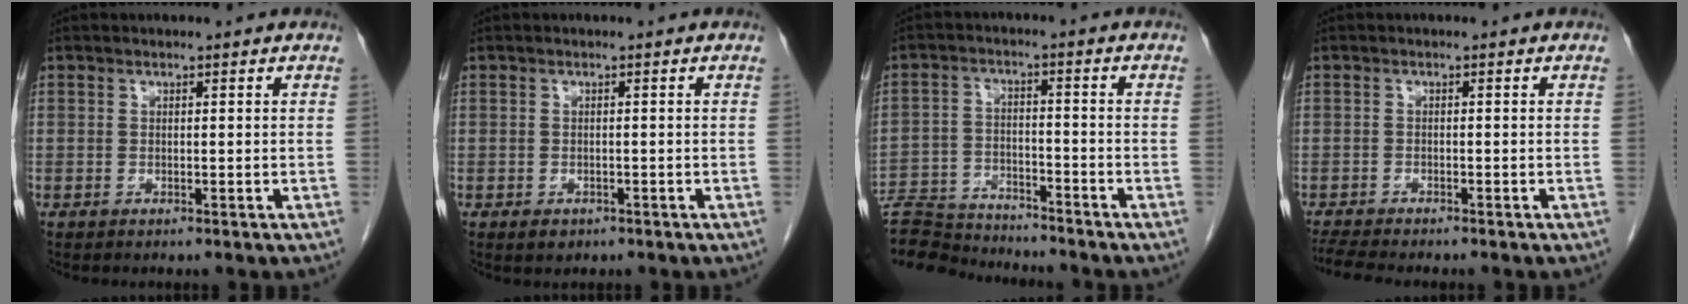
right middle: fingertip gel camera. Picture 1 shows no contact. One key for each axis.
{"total": 1.6, "fx": -0.9, "fy": 1.1, "fz": 0.7, "tx": -0.013, "ty": 0.001, "tz": -0.003}
{"total": 11.6, "fx": -11.3, "fy": 1.1, "fz": 2.6, "tx": -0.045, "ty": 0.000, "tz": -0.192}
{"total": 4.8, "fx": -4.3, "fy": 0.2, "fz": 2.0, "tx": -0.040, "ty": -0.015, "tz": -0.072}